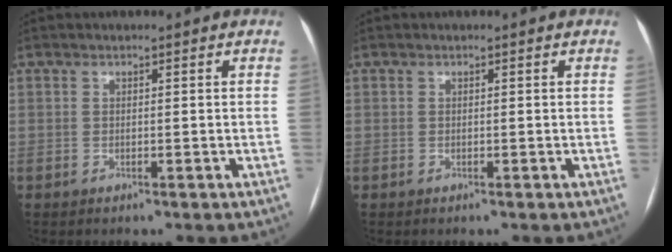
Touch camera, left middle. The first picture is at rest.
{"total": 0.0}